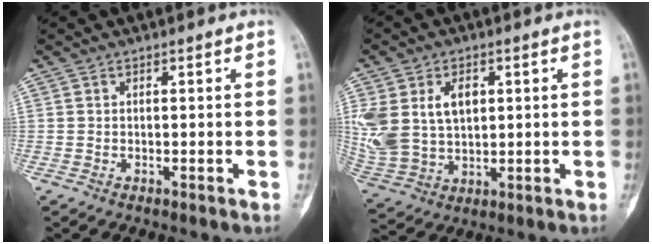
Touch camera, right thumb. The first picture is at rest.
{"total": 14.5, "force": [3.5, 10.0, 9.9], "torque": [-0.212, -0.001, 0.084]}